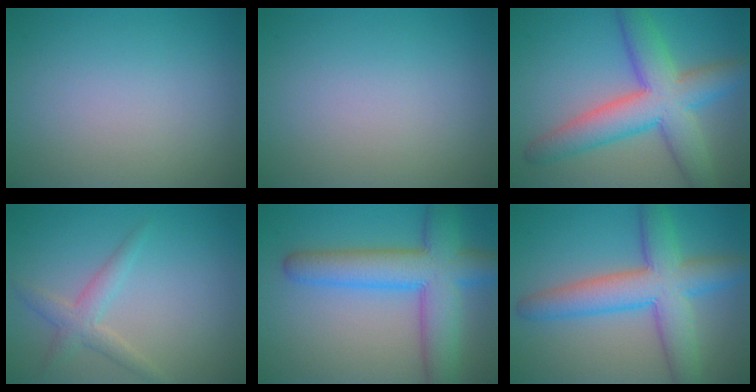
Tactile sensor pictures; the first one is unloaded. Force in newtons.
{"total": 0.0}
{"total": 8.1, "press": 8.1, "slide": 0.4}
{"total": 2.4, "press": 2.4, "slide": 0.1}
{"total": 8.4, "press": 8.4, "slide": 0.4}
{"total": 7.6, "press": 7.6, "slide": 0.1}